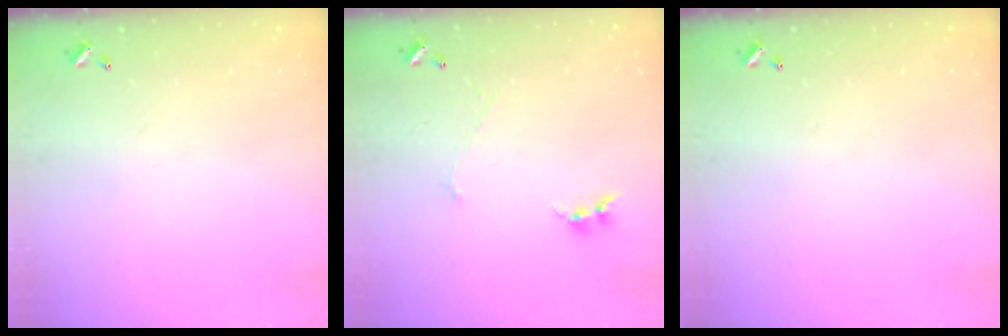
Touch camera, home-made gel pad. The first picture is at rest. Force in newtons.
{"total": 0.0}
{"total": 0.0}